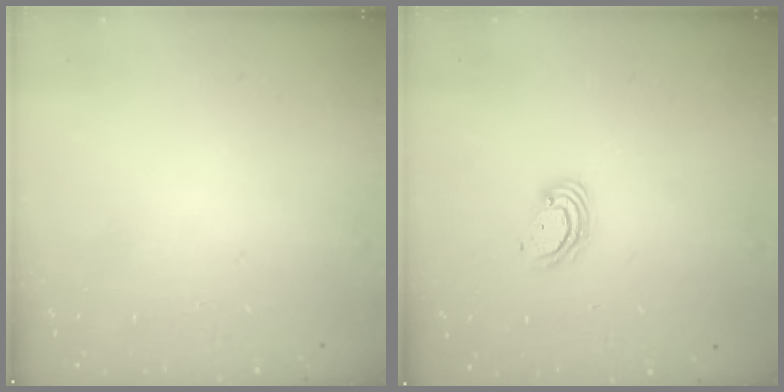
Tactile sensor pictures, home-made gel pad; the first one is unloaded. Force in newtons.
{"total": 4.9, "press": 4.9, "slide": 0.4}